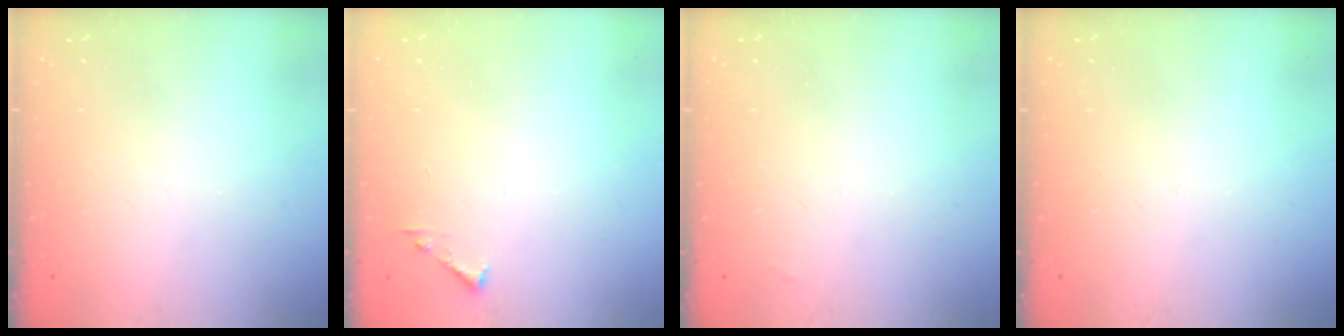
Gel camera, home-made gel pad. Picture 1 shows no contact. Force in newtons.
{"total": 3.6, "press": 3.6, "slide": 0.4}
{"total": 1.3, "press": 1.3, "slide": 0.2}
{"total": 0.0}